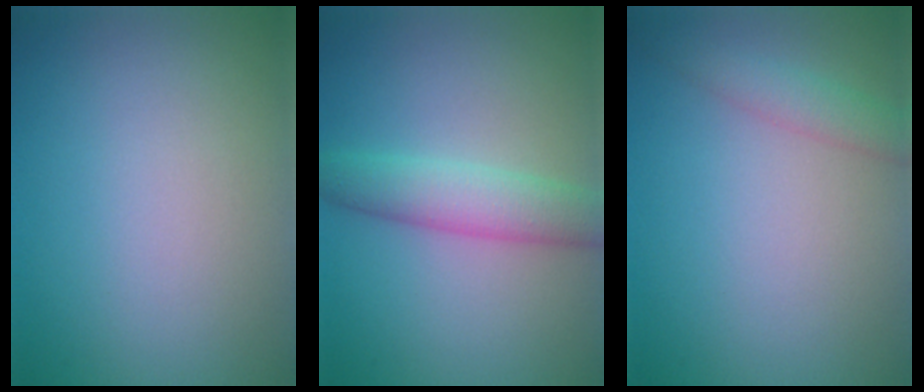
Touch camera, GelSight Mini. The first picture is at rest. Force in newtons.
{"total": 3.9, "press": 3.9, "slide": 0.1}
{"total": 2.1, "press": 2.1, "slide": 0.1}